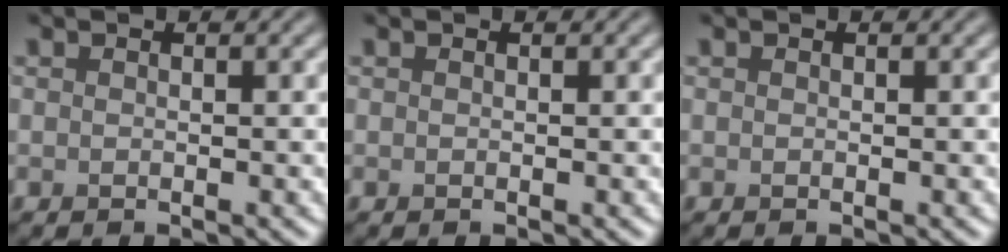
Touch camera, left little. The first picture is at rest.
{"total": 0.0}
{"total": 0.0}